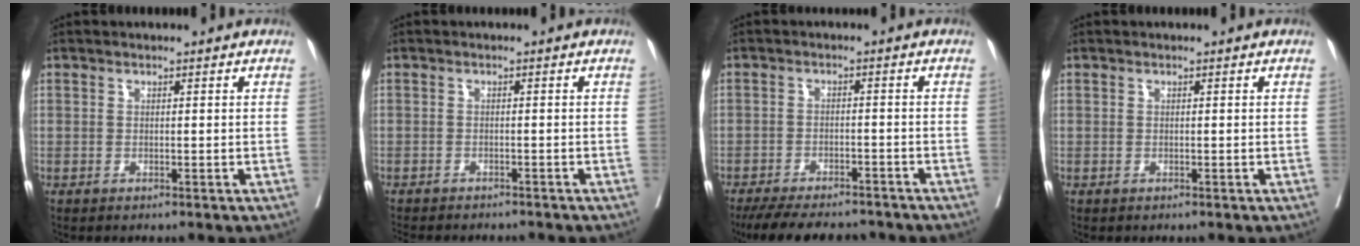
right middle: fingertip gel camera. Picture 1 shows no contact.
{"total": 9.3, "force": [-8.5, 2.2, 3.2], "torque": [-0.049, -0.009, -0.107]}
{"total": 12.9, "force": [-11.4, 3.4, 5.1], "torque": [-0.088, -0.004, -0.157]}
{"total": 0.0}